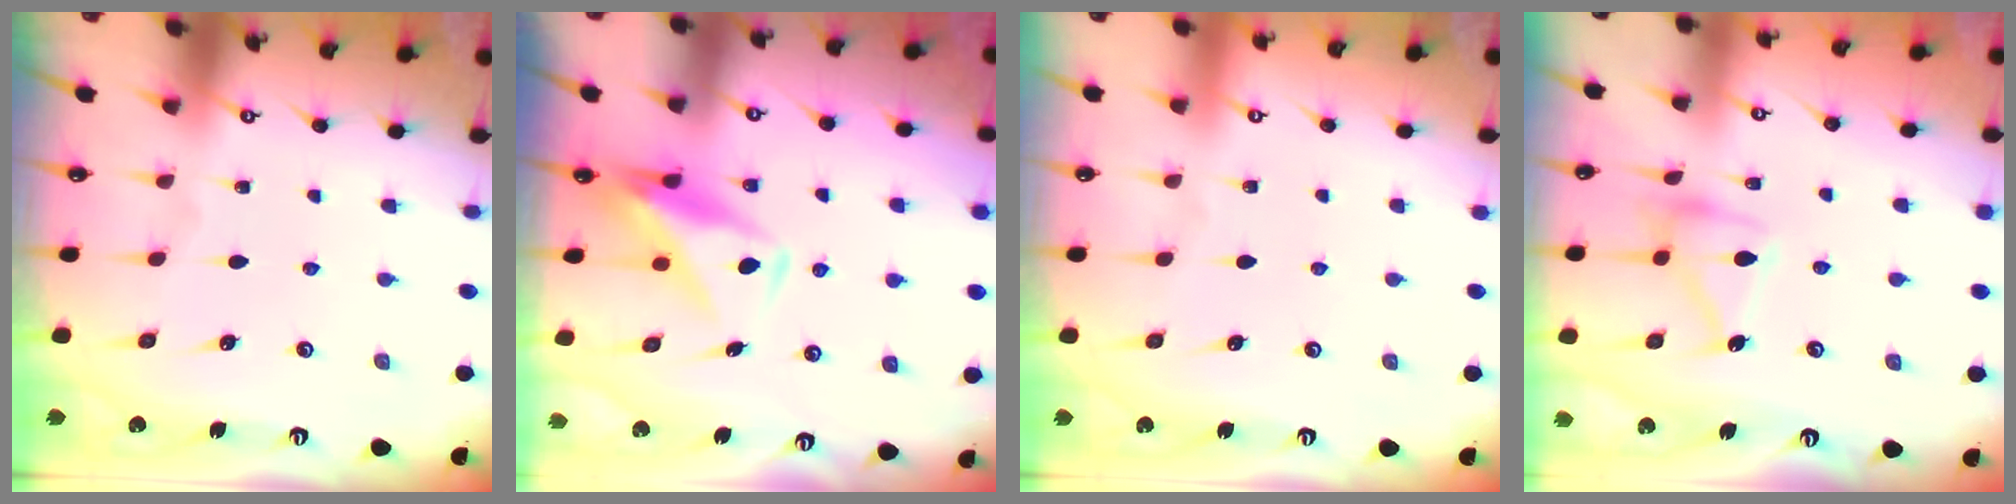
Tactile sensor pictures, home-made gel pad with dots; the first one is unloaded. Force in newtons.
{"total": 10.2, "press": 10.2, "slide": 0.8}
{"total": 3.9, "press": 3.9, "slide": 0.1}
{"total": 12.7, "press": 12.7, "slide": 0.7}